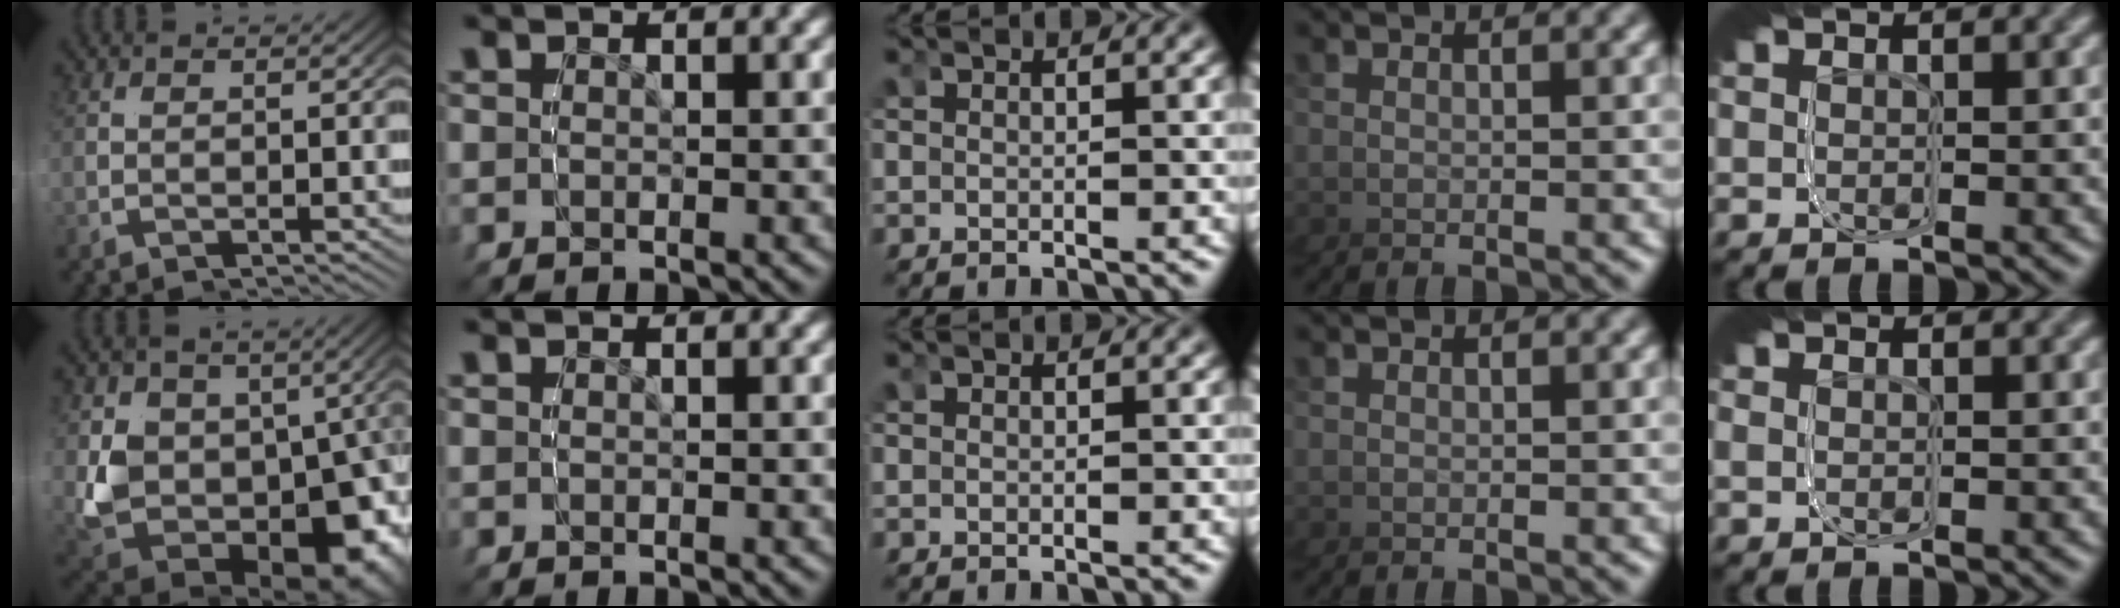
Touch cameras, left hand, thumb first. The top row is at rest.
{"thumb": {"total": 19.0, "force": [-0.5, 14.4, 12.4], "torque": [-0.221, -0.016, -0.026]}, "little": {"total": 0.7, "force": [-0.2, 0.6, 0.2], "torque": [0.000, -0.003, -0.003]}}